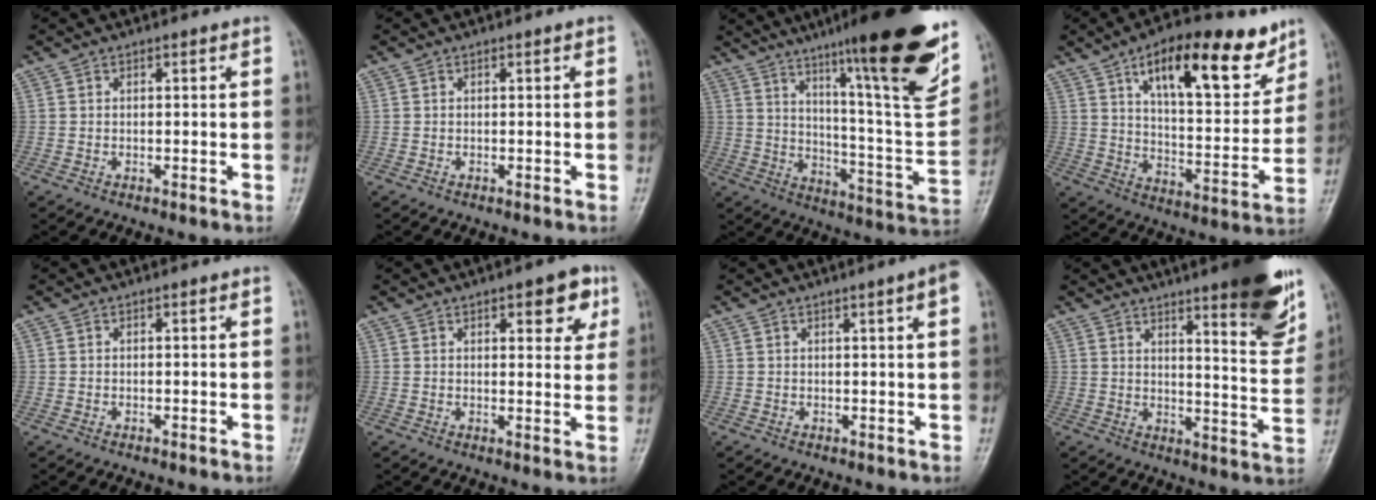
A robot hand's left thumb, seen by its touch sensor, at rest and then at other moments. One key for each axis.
{"total": 0.0}
{"total": 27.8, "fx": 17.2, "fy": 3.2, "fz": 21.6, "tx": -0.299, "ty": -0.068, "tz": 0.262}
{"total": 21.2, "fx": 12.0, "fy": 8.5, "fz": 15.3, "tx": -0.190, "ty": -0.048, "tz": 0.190}
{"total": 0.0}
{"total": 7.1, "fx": 3.6, "fy": 3.0, "fz": 5.4, "tx": -0.041, "ty": -0.012, "tz": 0.039}
{"total": 3.8, "fx": 1.7, "fy": -0.1, "fz": 3.4, "tx": -0.043, "ty": -0.001, "tz": 0.020}
{"total": 16.3, "fx": 10.2, "fy": 2.9, "fz": 12.4, "tx": -0.135, "ty": -0.067, "tz": 0.140}